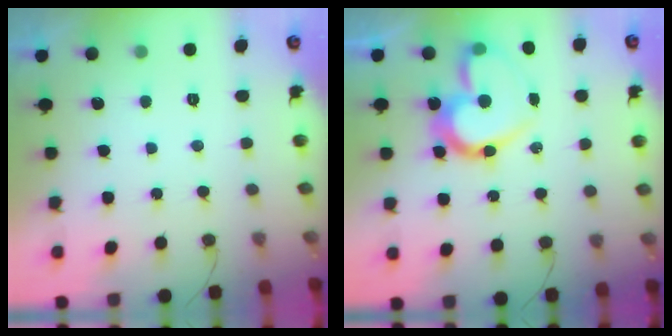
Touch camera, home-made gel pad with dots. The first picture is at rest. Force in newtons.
{"total": 17.7, "press": 17.6, "slide": 1.4}